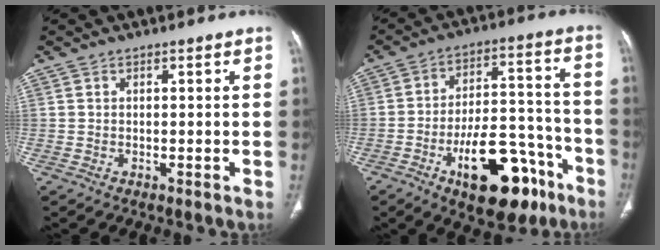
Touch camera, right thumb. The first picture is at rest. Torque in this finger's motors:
{"motor_torque": [3.66, 1.39, 1.38, -1.39, 0.45]}